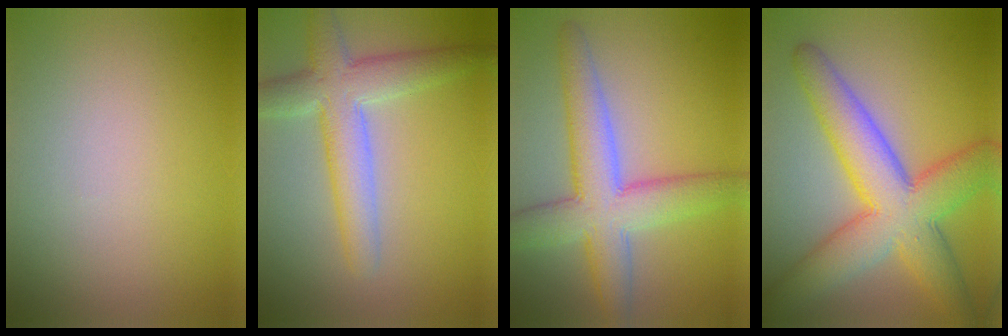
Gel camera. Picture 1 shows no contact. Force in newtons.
{"total": 5.4, "press": 5.4, "slide": 0.2}
{"total": 7.3, "press": 7.3, "slide": 0.4}
{"total": 9.6, "press": 9.6, "slide": 0.2}